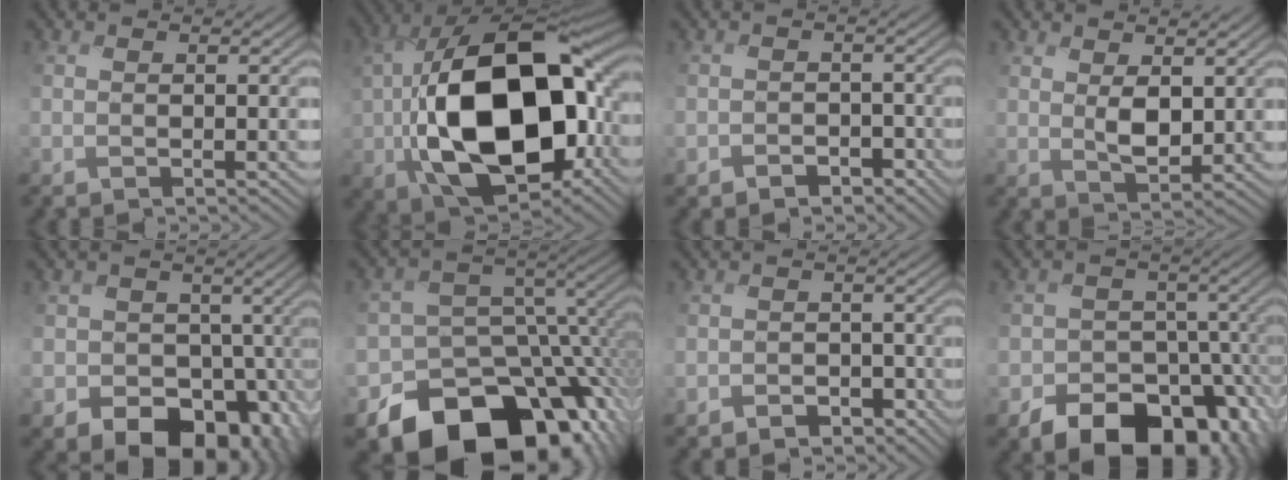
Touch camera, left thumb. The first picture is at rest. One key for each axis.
{"total": 19.9, "fx": -1.6, "fy": 12.6, "fz": 15.3, "tx": -0.331, "ty": -0.037, "tz": -0.005}
{"total": 2.9, "fx": -1.8, "fy": 2.3, "fz": -0.2, "tx": 0.011, "ty": -0.004, "tz": -0.041}
{"total": 3.6, "fx": 1.2, "fy": 2.0, "fz": 2.7, "tx": -0.062, "ty": -0.007, "tz": 0.024}
{"total": 13.4, "fx": -5.0, "fy": 10.9, "fz": 5.9, "tx": -0.091, "ty": -0.042, "tz": -0.091}
{"total": 18.5, "fx": -11.1, "fy": 12.4, "fz": 8.1, "tx": -0.146, "ty": -0.047, "tz": -0.163}
{"total": 3.2, "fx": -1.7, "fy": 2.7, "fz": -0.2, "tx": 0.004, "ty": -0.005, "tz": -0.041}
{"total": 14.6, "fx": -8.5, "fy": 10.3, "fz": 6.0, "tx": -0.080, "ty": -0.046, "tz": -0.135}